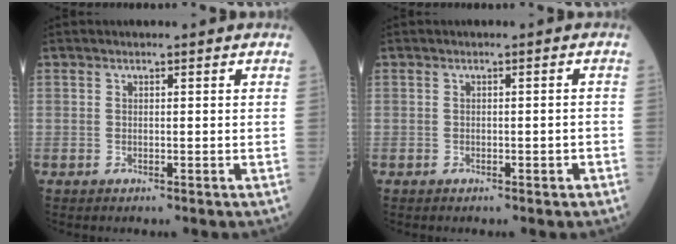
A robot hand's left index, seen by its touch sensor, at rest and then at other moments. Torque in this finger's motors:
{"motor_torque": [-0.18, 0.03, -0.04, -0.01]}